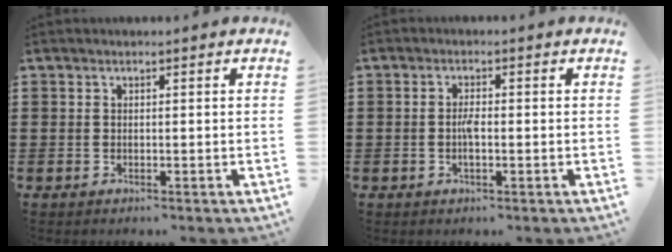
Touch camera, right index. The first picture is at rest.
{"total": 2.4, "force": [-0.6, 0.5, 2.2], "torque": [-0.049, -0.004, -0.014]}